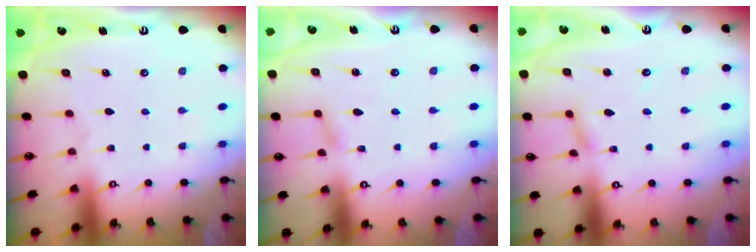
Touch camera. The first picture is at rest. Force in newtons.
{"total": 3.1, "press": 3.1, "slide": 0.3}
{"total": 2.2, "press": 2.2, "slide": 0.3}